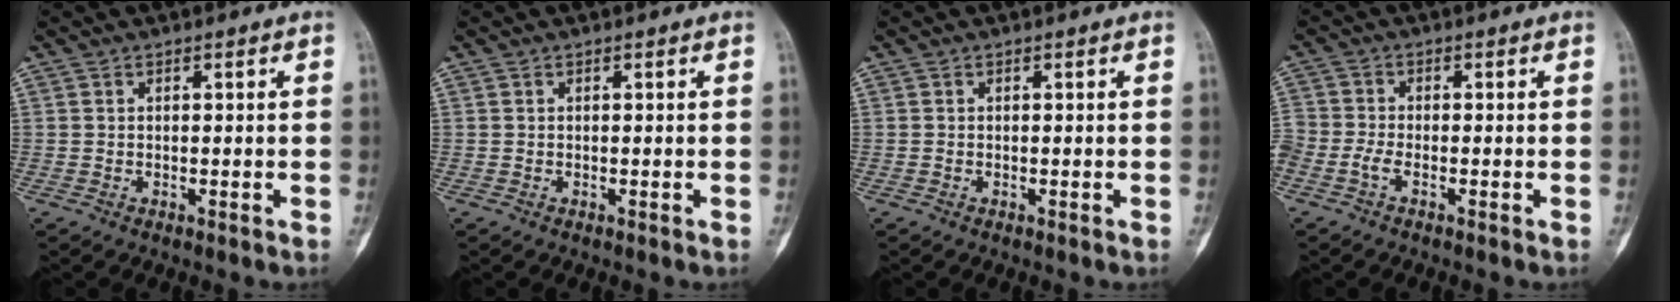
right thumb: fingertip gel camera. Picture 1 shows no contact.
{"total": 0.0}
{"total": 0.0}
{"total": 3.7, "force": [-1.9, 1.7, 2.7], "torque": [-0.075, 0.011, -0.044]}